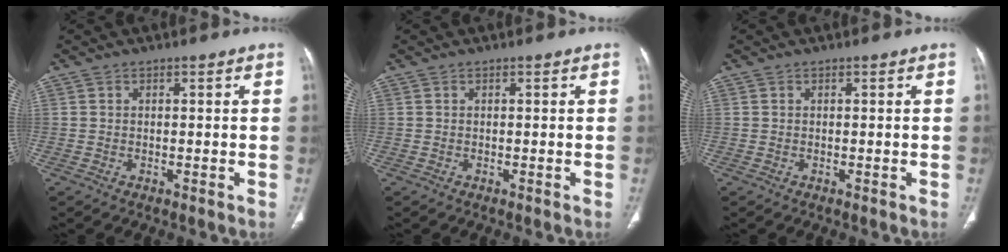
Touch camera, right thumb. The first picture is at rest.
{"total": 0.0}
{"total": 0.0}